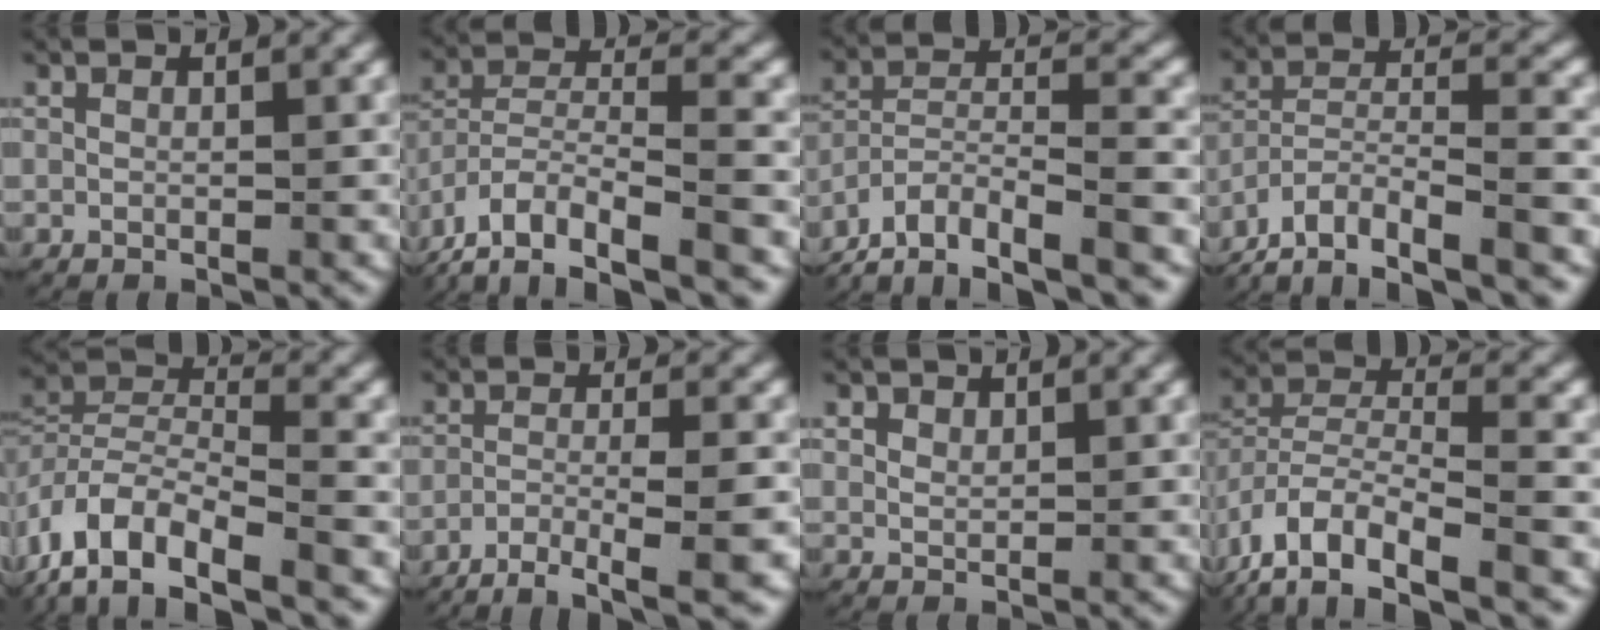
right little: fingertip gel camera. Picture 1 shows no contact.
{"total": 8.5, "force": [-4.5, 5.5, 4.7], "torque": [-0.106, -0.017, -0.072]}
{"total": 11.9, "force": [-8.5, 6.7, 5.0], "torque": [-0.100, -0.027, -0.139]}
{"total": 10.9, "force": [-7.3, 6.4, 4.9], "torque": [-0.101, -0.026, -0.119]}
{"total": 8.6, "force": [-3.3, 6.1, 5.1], "torque": [-0.121, -0.017, -0.057]}
{"total": 7.8, "force": [-6.5, 1.5, 4.1], "torque": [-0.066, -0.022, -0.092]}
{"total": 1.4, "force": [0.9, 0.9, 0.5], "torque": [-0.018, -0.006, 0.026]}
{"total": 7.0, "force": [-3.3, 4.2, 4.4], "torque": [-0.100, -0.010, -0.054]}